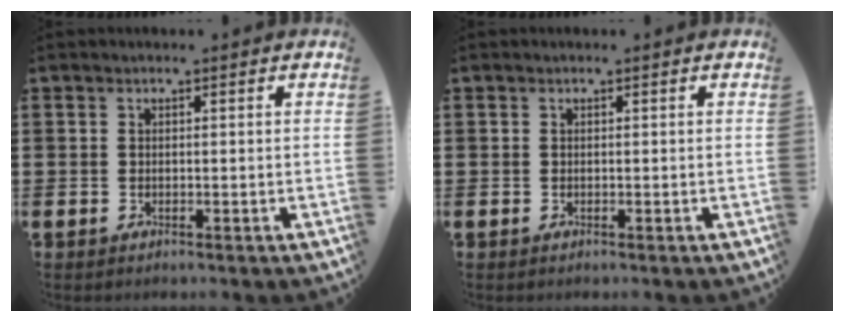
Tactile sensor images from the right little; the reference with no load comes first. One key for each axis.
{"total": 0.0}